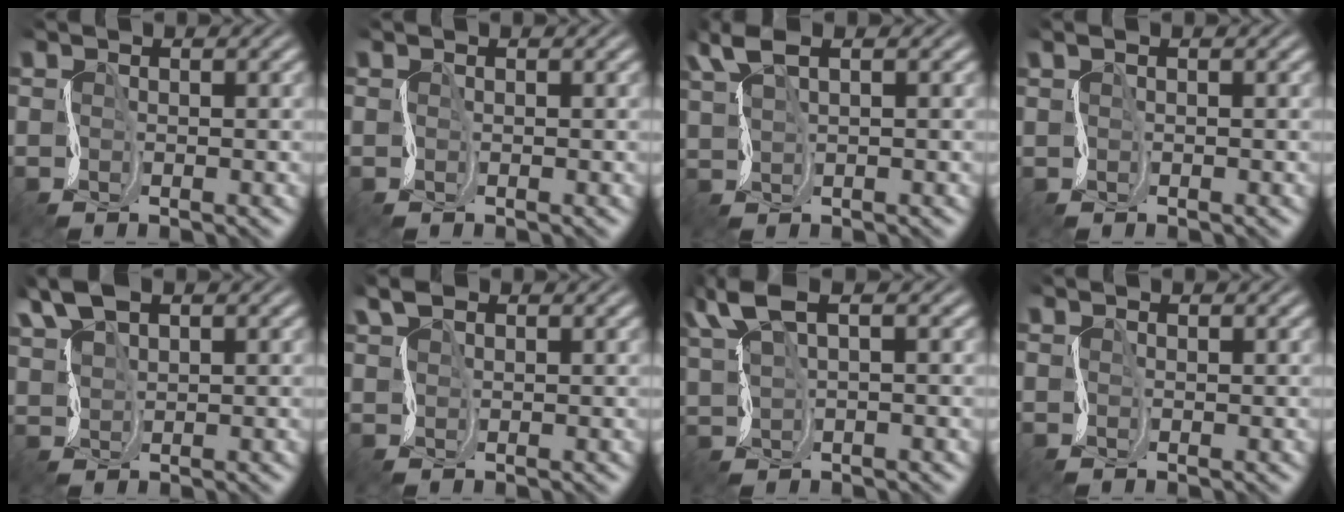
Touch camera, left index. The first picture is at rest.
{"total": 0.0}
{"total": 3.5, "force": [2.1, 1.2, 2.5], "torque": [-0.063, 0.013, 0.042]}
{"total": 0.9, "force": [0.7, 0.3, 0.6], "torque": [-0.012, 0.000, 0.013]}
{"total": 3.6, "force": [2.7, 1.5, 1.8], "torque": [-0.046, 0.014, 0.052]}
{"total": 2.0, "force": [1.3, 1.1, 0.9], "torque": [-0.025, 0.004, 0.025]}
{"total": 4.7, "force": [2.6, 1.6, 3.6], "torque": [-0.093, 0.014, 0.051]}
{"total": 0.0}